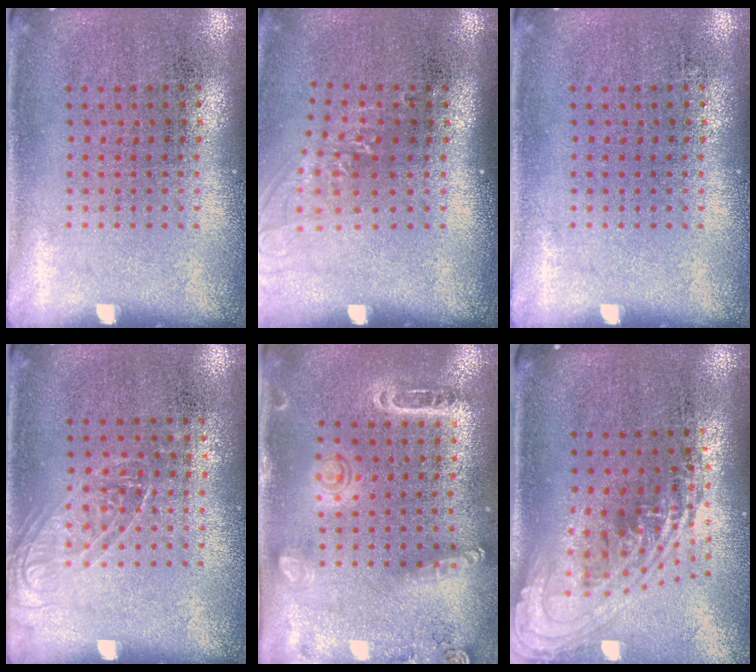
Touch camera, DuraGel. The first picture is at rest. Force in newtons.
{"total": 1.3, "press": 1.0, "slide": 0.8}
{"total": 0.0}
{"total": 1.1, "press": 1.0, "slide": 0.6}
{"total": 1.6, "press": 1.5, "slide": 0.5}
{"total": 2.4, "press": 1.7, "slide": 1.7}